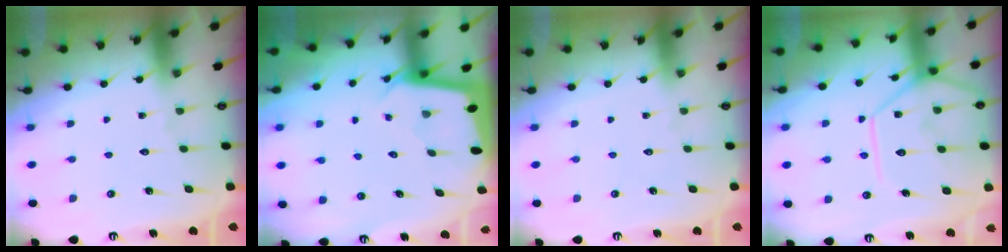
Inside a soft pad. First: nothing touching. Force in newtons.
{"total": 1.9, "press": 1.9, "slide": 0.1}
{"total": 0.0}
{"total": 14.2, "press": 14.1, "slide": 1.4}